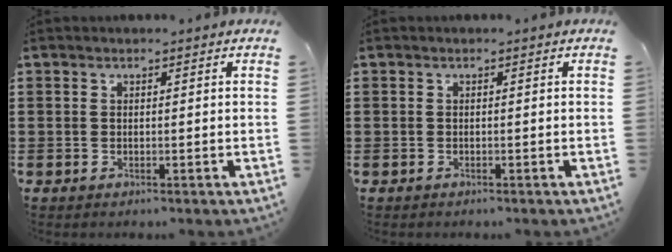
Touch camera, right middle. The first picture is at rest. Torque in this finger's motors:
{"motor_torque": [-1.17, 0.29, -0.02, 0.00]}